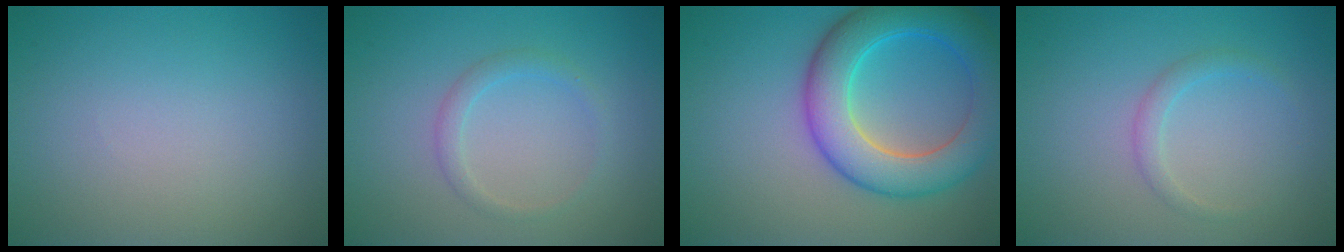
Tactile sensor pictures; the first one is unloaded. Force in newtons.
{"total": 1.5, "press": 1.5, "slide": 0.1}
{"total": 8.1, "press": 8.1, "slide": 0.4}
{"total": 1.4, "press": 1.4, "slide": 0.0}